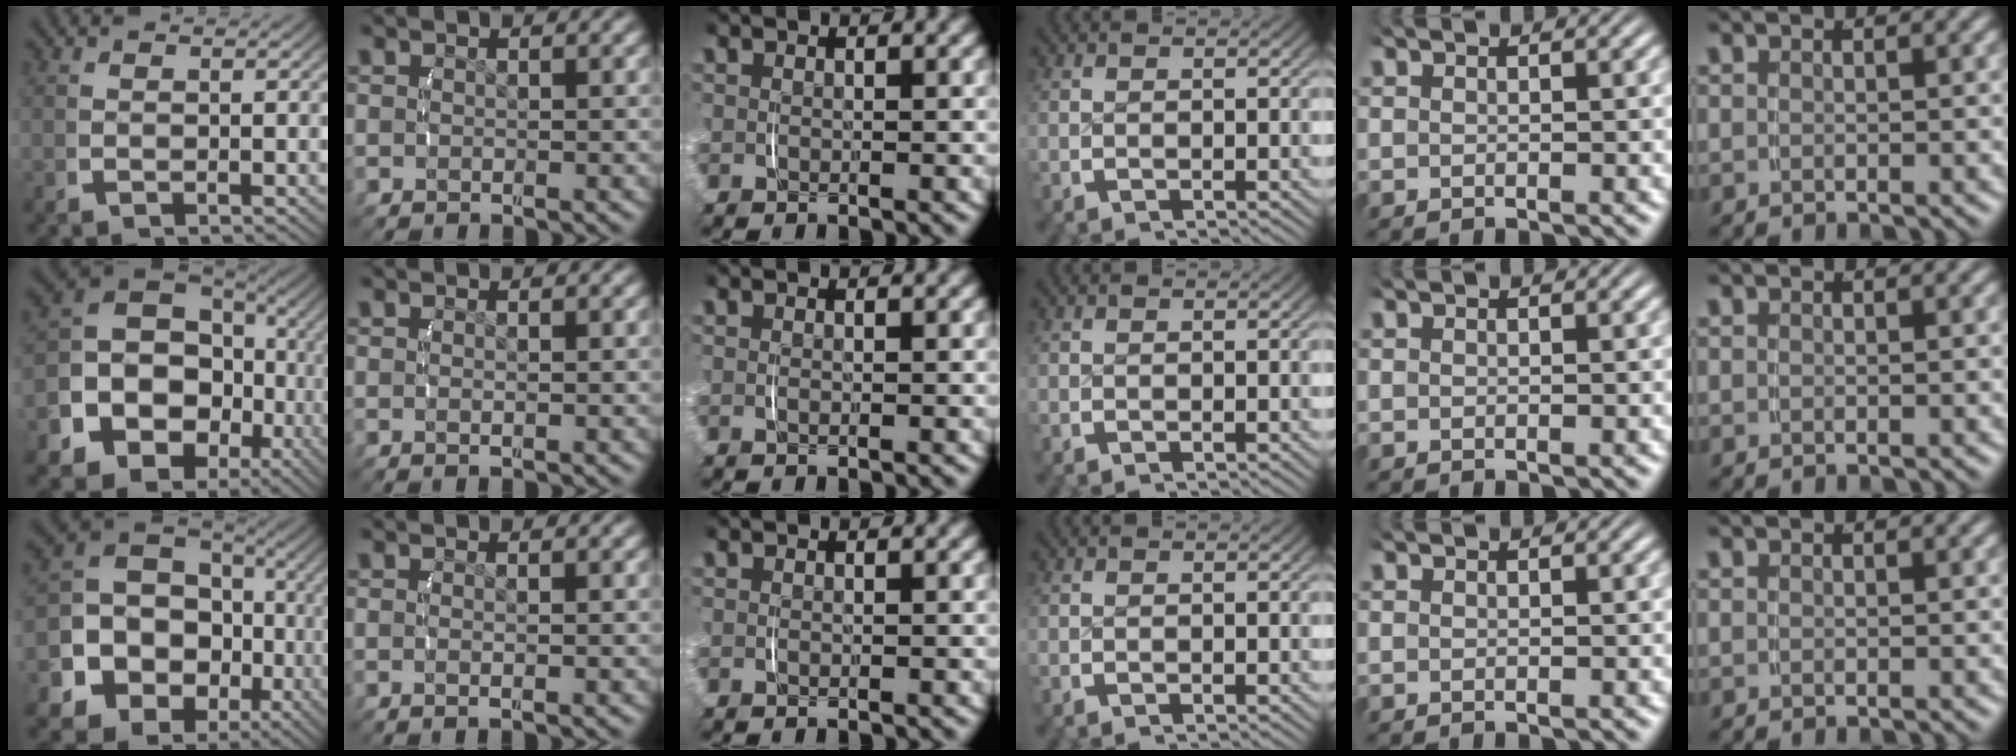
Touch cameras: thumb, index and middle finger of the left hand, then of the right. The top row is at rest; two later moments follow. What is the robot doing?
{"motion": "lift_and_place", "object": "napkin"}